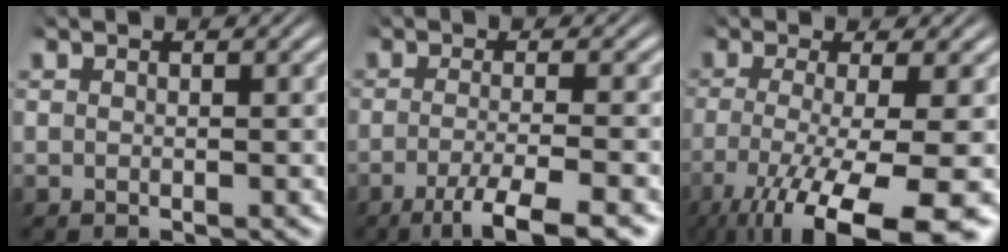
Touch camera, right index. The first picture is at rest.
{"total": 5.9, "force": [-4.2, 0.5, 4.1], "torque": [-0.058, -0.023, -0.053]}
{"total": 8.8, "force": [-4.5, 2.6, 7.1], "torque": [-0.117, -0.042, -0.044]}